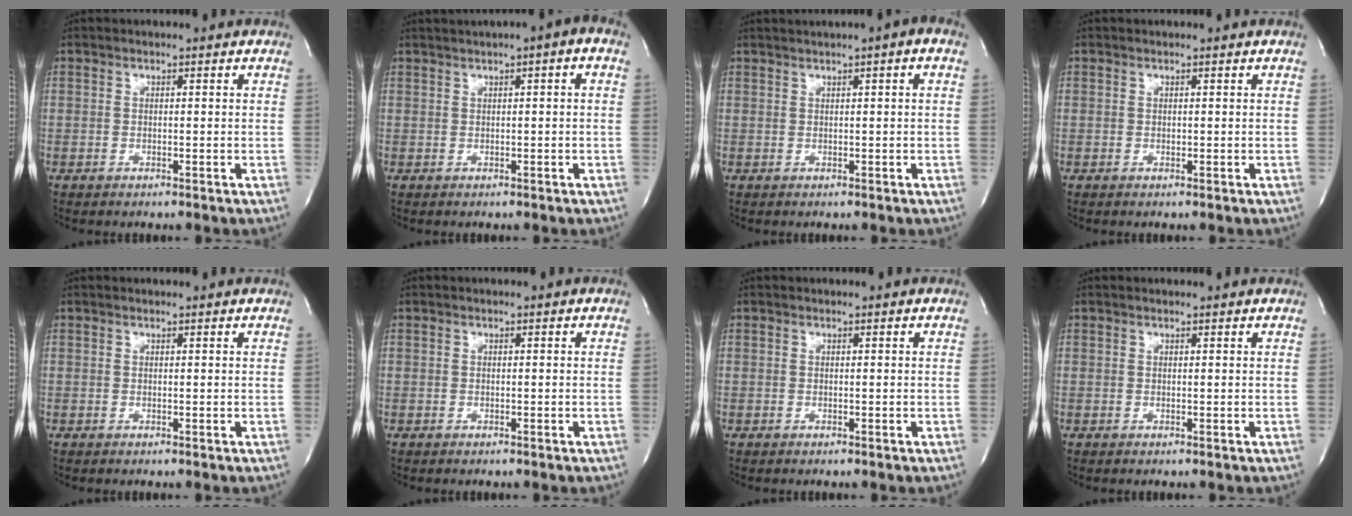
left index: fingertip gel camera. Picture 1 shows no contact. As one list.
[{"total": 3.6, "force": [1.4, 0.2, 3.3], "torque": [-0.052, 0.016, 0.020]}, {"total": 3.1, "force": [1.5, 0.0, 2.7], "torque": [-0.048, 0.014, 0.024]}, {"total": 0.0}, {"total": 1.3, "force": [1.3, 0.0, 0.2], "torque": [-0.010, 0.009, 0.018]}, {"total": 0.0}, {"total": 0.0}, {"total": 1.6, "force": [1.6, 0.1, 0.2], "torque": [-0.011, 0.010, 0.020]}]